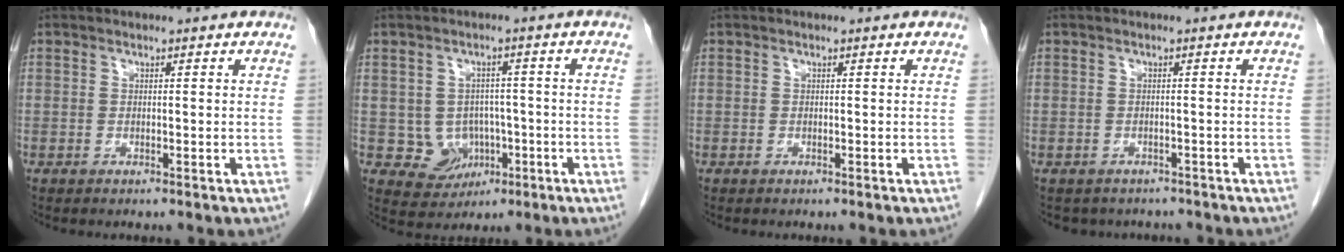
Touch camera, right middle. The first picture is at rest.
{"total": 5.6, "force": [-1.3, 5.2, 1.7], "torque": [-0.023, 0.010, -0.006]}
{"total": 0.0}
{"total": 4.8, "force": [-4.1, 2.4, 0.4], "torque": [-0.001, 0.005, -0.048]}